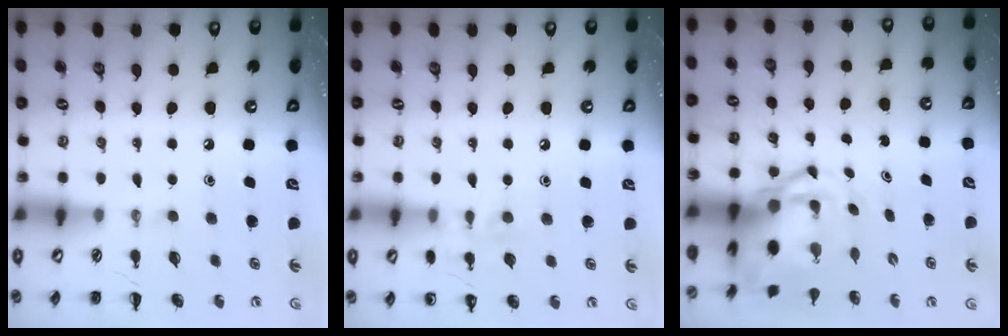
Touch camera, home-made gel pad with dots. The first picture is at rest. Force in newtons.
{"total": 7.4, "press": 7.2, "slide": 1.7}
{"total": 5.1, "press": 4.9, "slide": 1.4}